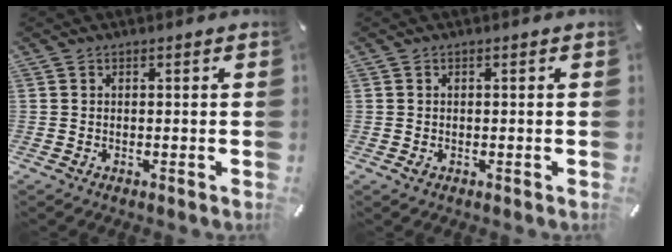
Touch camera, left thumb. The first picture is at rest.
{"total": 0.7, "force": [-0.2, 0.5, 0.5], "torque": [-0.009, -0.001, -0.004]}